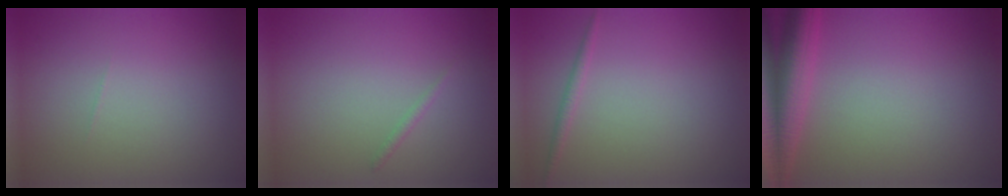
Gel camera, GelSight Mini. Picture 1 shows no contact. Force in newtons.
{"total": 0.5, "press": 0.5, "slide": 0.0}
{"total": 0.9, "press": 0.9, "slide": 0.1}
{"total": 5.1, "press": 5.1, "slide": 0.4}